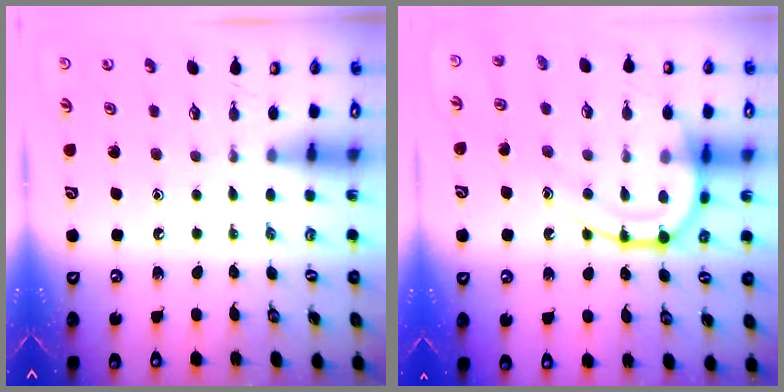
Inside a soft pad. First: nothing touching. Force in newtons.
{"total": 17.9, "press": 17.9, "slide": 1.0}